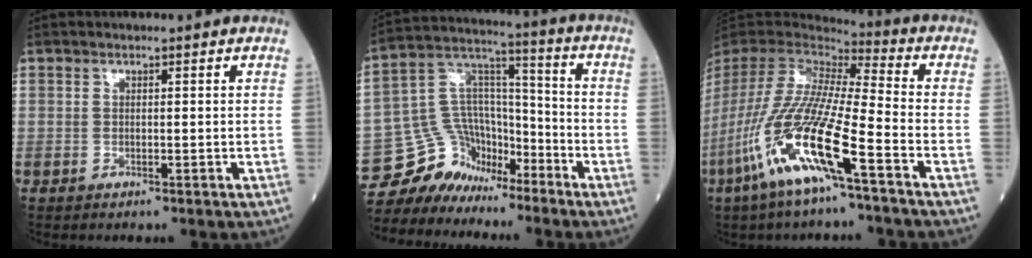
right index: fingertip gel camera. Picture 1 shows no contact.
{"total": 10.9, "force": [-9.2, 5.9, 0.8], "torque": [-0.028, 0.074, -0.171]}
{"total": 19.0, "force": [-9.1, 1.2, 16.7], "torque": [-0.378, -0.048, -0.186]}